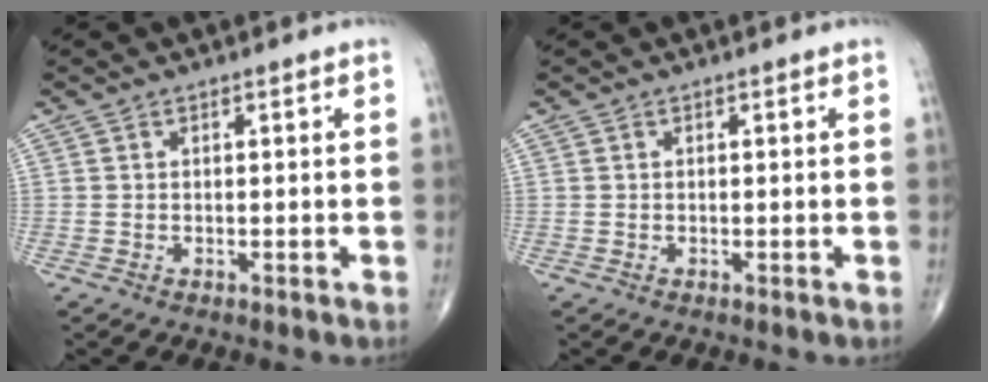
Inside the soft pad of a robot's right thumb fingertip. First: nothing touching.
{"total": 0.0}